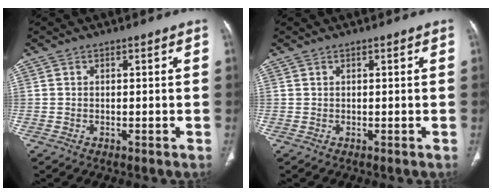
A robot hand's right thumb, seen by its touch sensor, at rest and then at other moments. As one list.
[{"total": 0.0}]